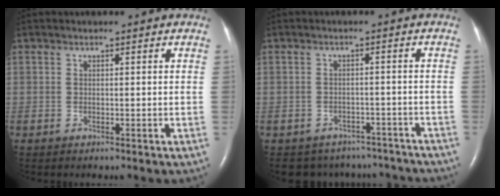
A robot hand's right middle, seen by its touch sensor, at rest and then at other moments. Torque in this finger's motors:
{"motor_torque": [0.70, -0.86, 0.03, 0.02]}